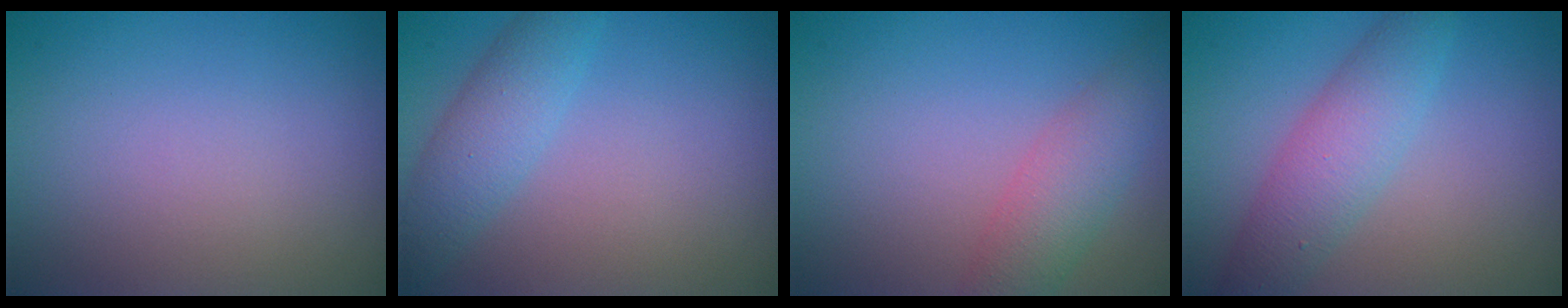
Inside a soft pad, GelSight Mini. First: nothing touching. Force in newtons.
{"total": 3.0, "press": 3.0, "slide": 0.2}
{"total": 3.6, "press": 3.6, "slide": 0.2}
{"total": 4.2, "press": 4.2, "slide": 0.1}